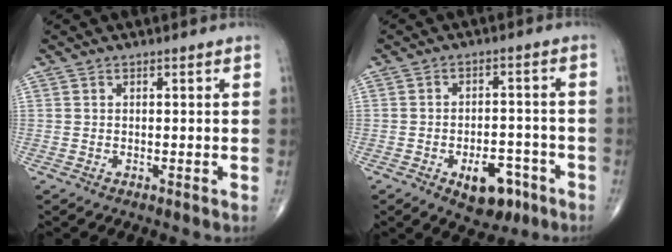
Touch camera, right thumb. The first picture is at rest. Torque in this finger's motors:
{"motor_torque": [2.96, 2.08, 0.54, -0.79, 0.06]}